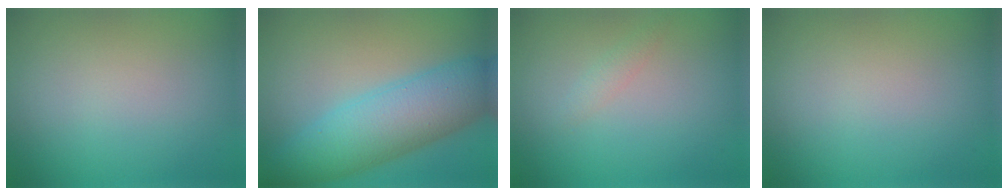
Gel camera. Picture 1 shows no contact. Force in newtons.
{"total": 7.9, "press": 7.9, "slide": 0.2}
{"total": 0.9, "press": 0.9, "slide": 0.0}
{"total": 0.0}